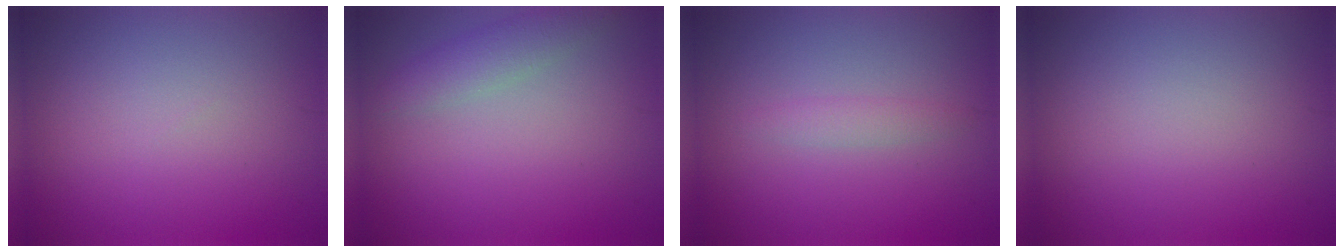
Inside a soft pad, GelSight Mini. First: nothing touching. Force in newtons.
{"total": 2.3, "press": 2.3, "slide": 0.1}
{"total": 1.3, "press": 1.3, "slide": 0.2}
{"total": 0.0}